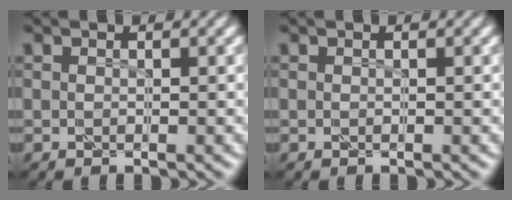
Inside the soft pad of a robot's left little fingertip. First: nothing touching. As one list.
[{"total": 0.0}]